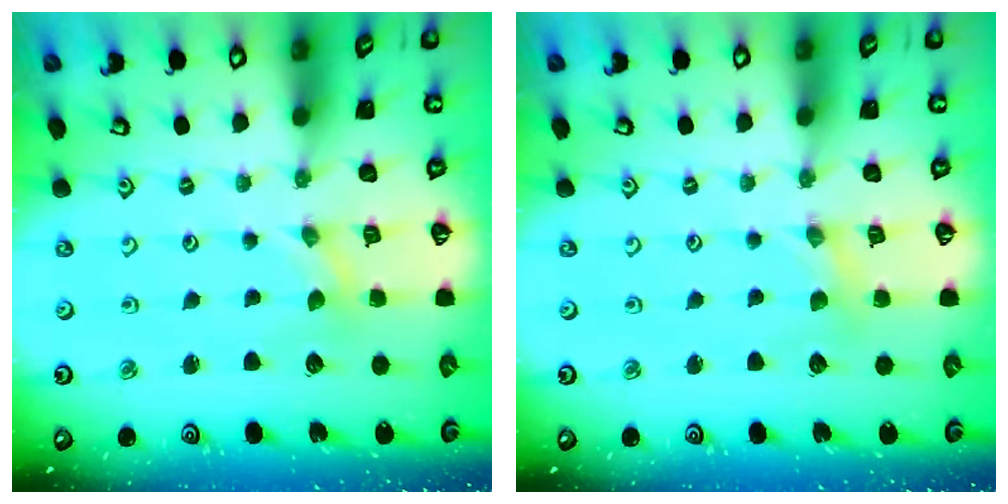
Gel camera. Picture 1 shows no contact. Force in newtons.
{"total": 2.1, "press": 2.1, "slide": 0.4}